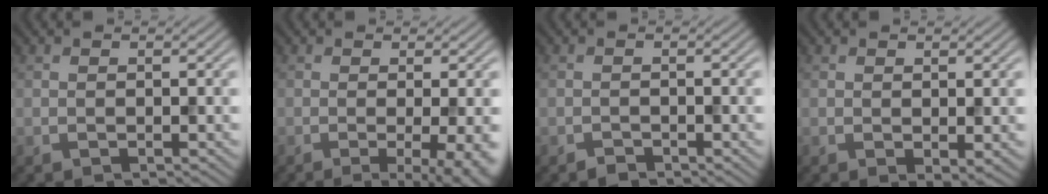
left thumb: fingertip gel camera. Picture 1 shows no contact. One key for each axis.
{"total": 6.4, "fx": -1.4, "fy": 1.6, "fz": 6.1, "tx": -0.082, "ty": -0.010, "tz": -0.015}
{"total": 0.8, "fx": -0.8, "fy": 0.2, "fz": 0.1, "tx": -0.001, "ty": 0.000, "tz": -0.017}
{"total": 1.4, "fx": 0.3, "fy": 0.5, "fz": 1.3, "tx": -0.020, "ty": -0.007, "tz": 0.007}